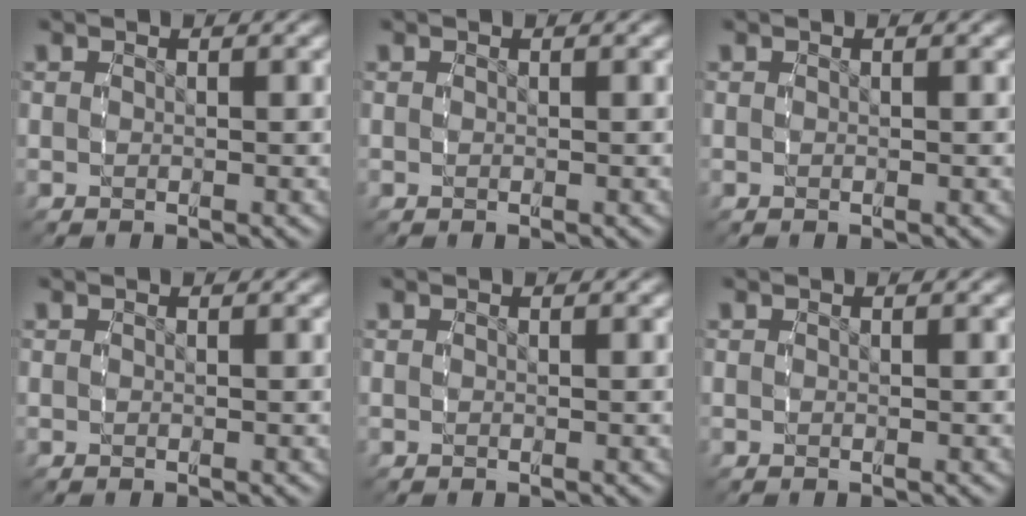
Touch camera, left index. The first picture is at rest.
{"total": 0.0}
{"total": 0.0}
{"total": 0.0}
{"total": 0.0}
{"total": 0.0}